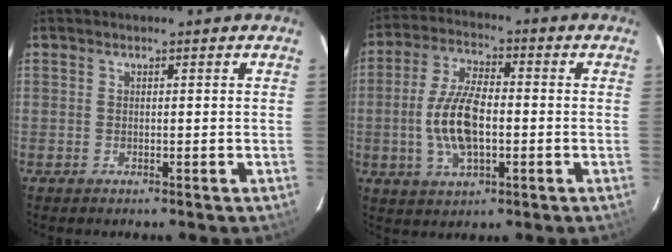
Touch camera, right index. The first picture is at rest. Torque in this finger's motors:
{"motor_torque": [0.40, 0.10, 0.21, 0.14]}